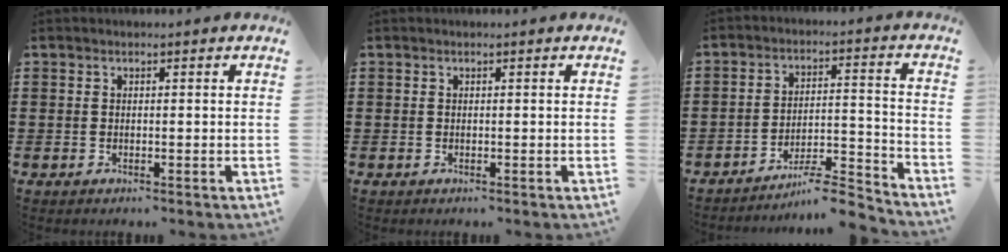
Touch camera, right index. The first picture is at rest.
{"total": 0.0}
{"total": 6.8, "force": [-6.2, 0.8, 2.4], "torque": [-0.043, 0.005, -0.121]}